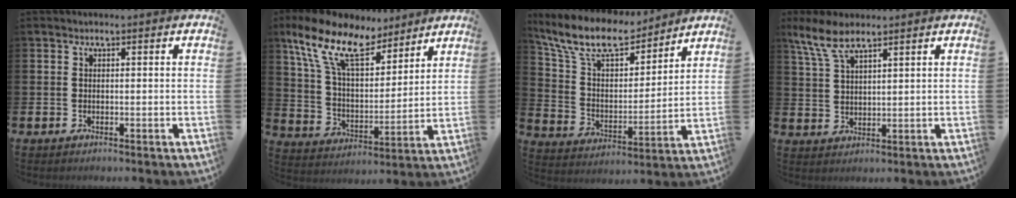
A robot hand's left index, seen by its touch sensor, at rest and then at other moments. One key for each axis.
{"total": 12.9, "fx": 10.2, "fy": 4.8, "fz": 6.2, "tx": -0.156, "ty": -0.049, "tz": 0.182}
{"total": 10.6, "fx": 9.3, "fy": 3.6, "fz": 3.7, "tx": -0.116, "ty": -0.060, "tz": 0.166}
{"total": 5.8, "fx": 4.7, "fy": 1.5, "fz": 3.0, "tx": -0.071, "ty": -0.013, "tz": 0.085}